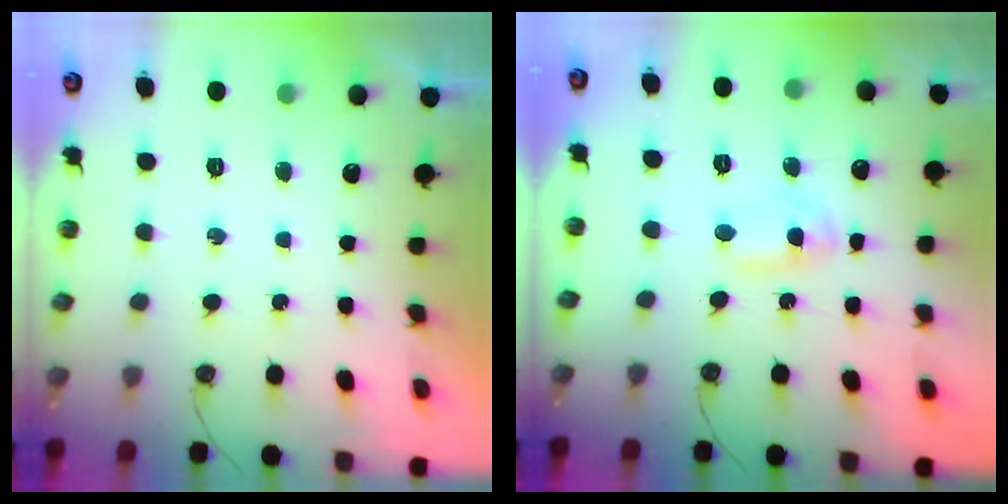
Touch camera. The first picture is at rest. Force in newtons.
{"total": 4.6, "press": 0.9, "slide": 4.5}